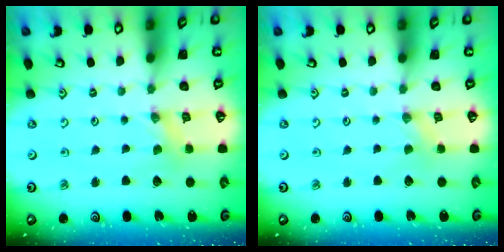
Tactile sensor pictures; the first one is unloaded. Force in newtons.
{"total": 0.5, "press": 0.5, "slide": 0.1}